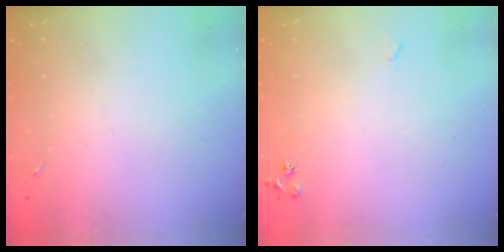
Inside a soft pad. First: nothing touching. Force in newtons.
{"total": 6.7, "press": 6.6, "slide": 1.0}